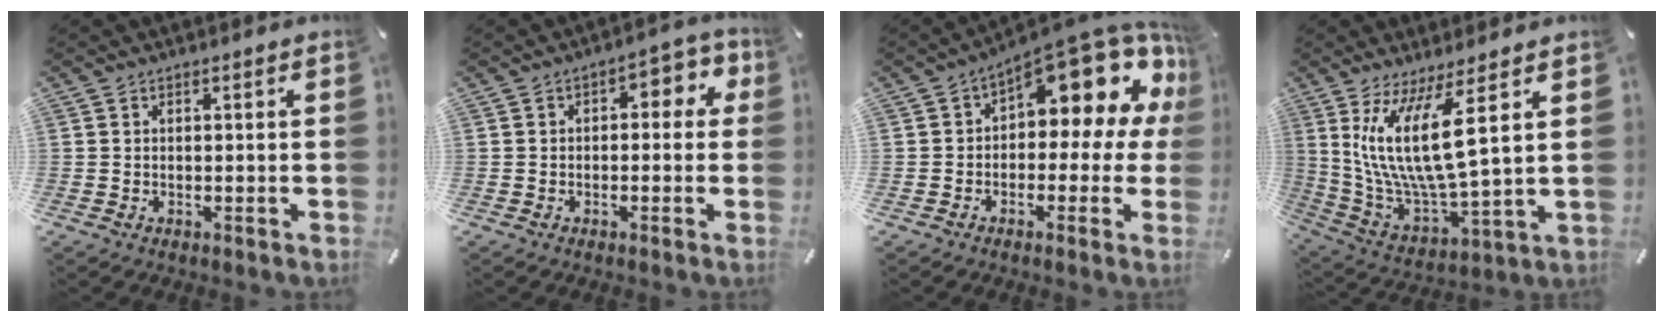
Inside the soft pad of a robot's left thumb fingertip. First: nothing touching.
{"total": 5.2, "force": [0.2, 3.1, 4.2], "torque": [-0.051, 0.004, -0.007]}
{"total": 14.2, "force": [8.9, 5.8, 9.4], "torque": [-0.126, -0.083, 0.147]}
{"total": 16.7, "force": [6.1, 4.1, 15.0], "torque": [-0.337, -0.037, 0.093]}